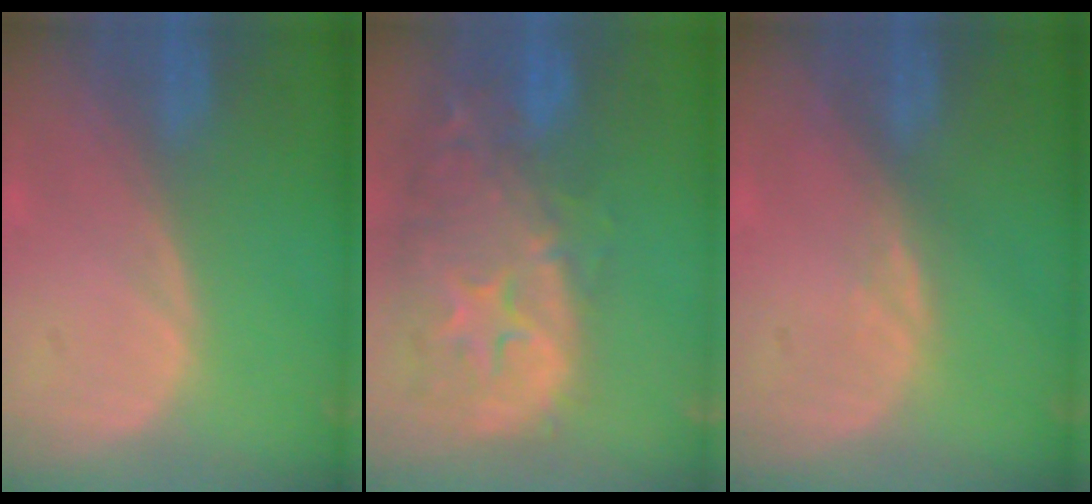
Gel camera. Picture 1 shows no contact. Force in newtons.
{"total": 14.3, "press": 11.5, "slide": 8.4}
{"total": 0.9, "press": 0.9, "slide": 0.4}